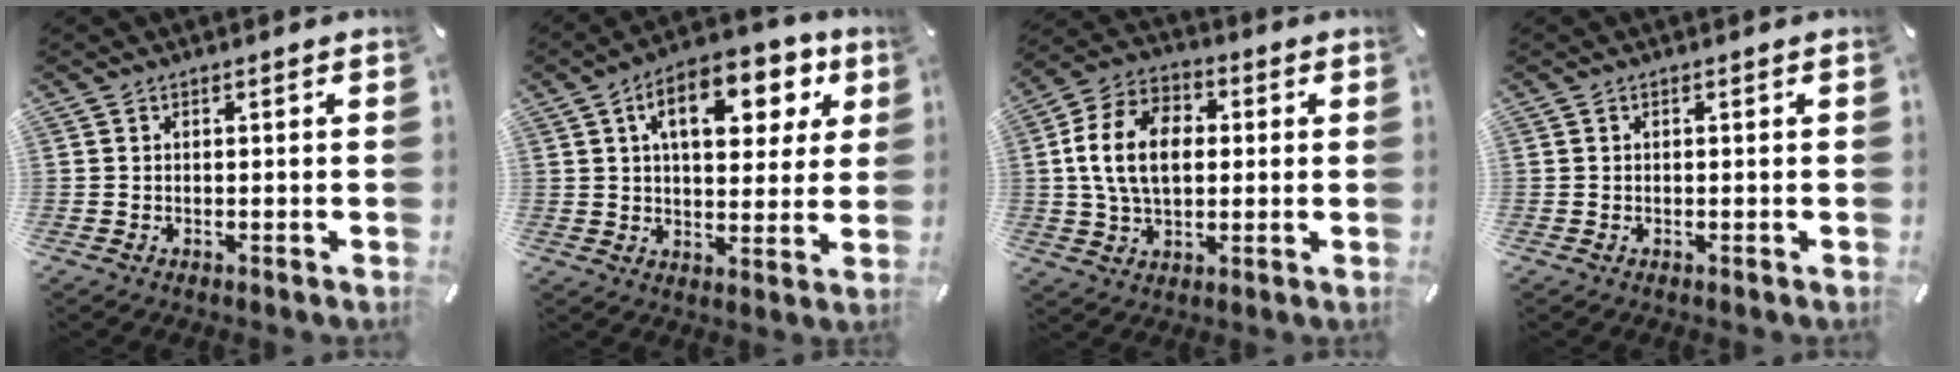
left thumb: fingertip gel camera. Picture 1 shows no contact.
{"total": 14.5, "force": [6.1, 8.1, 10.2], "torque": [-0.145, -0.014, 0.100]}
{"total": 14.1, "force": [1.0, 9.9, 10.1], "torque": [-0.220, 0.015, 0.015]}
{"total": 0.0}